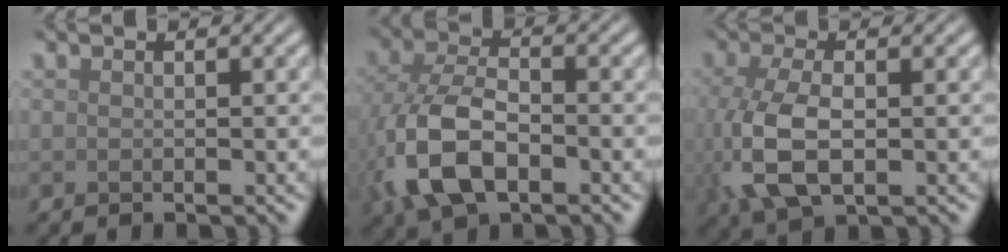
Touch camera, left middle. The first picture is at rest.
{"total": 8.0, "force": [-2.6, 4.5, 6.1], "torque": [-0.149, -0.006, -0.059]}
{"total": 6.3, "force": [-0.5, 3.2, 5.4], "torque": [-0.137, -0.012, -0.006]}